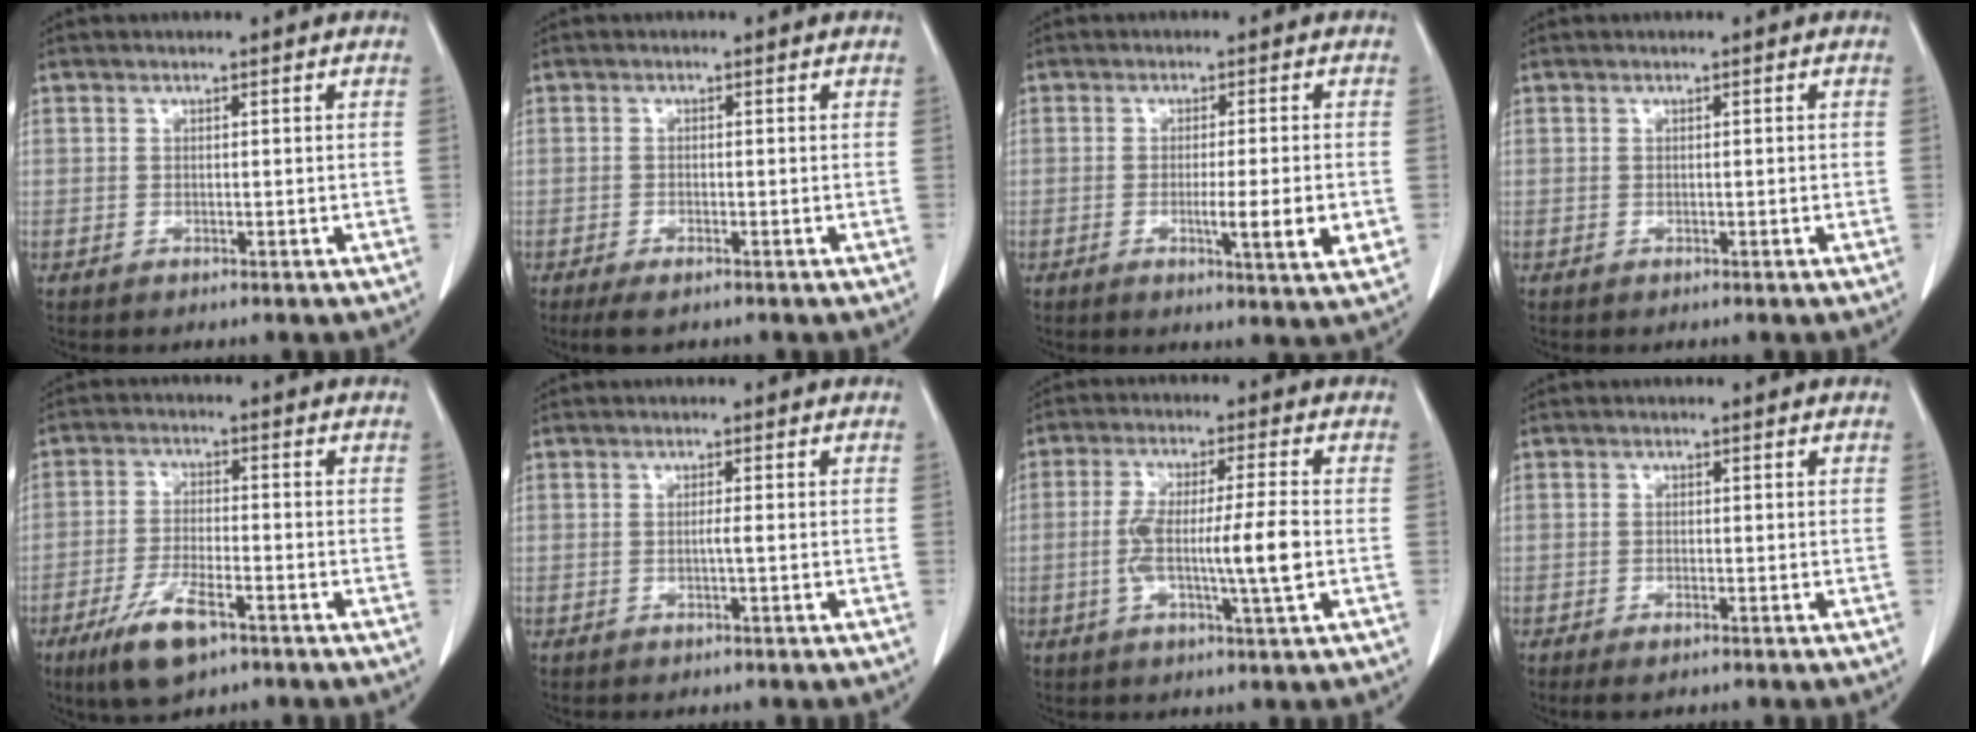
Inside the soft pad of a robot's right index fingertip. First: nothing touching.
{"total": 2.9, "force": [-2.0, 0.7, 2.0], "torque": [-0.036, -0.005, -0.032]}
{"total": 6.9, "force": [-1.4, 0.0, 6.8], "torque": [-0.093, -0.012, -0.018]}
{"total": 0.0}
{"total": 8.3, "force": [-5.0, 2.1, 6.3], "torque": [-0.128, -0.015, -0.089]}
{"total": 0.8, "force": [-0.3, -0.3, 0.7], "torque": [-0.009, 0.001, -0.007]}
{"total": 9.7, "force": [-1.3, 0.0, 9.6], "torque": [-0.177, 0.004, -0.025]}
{"total": 1.8, "force": [-1.3, 0.4, 1.2], "torque": [-0.019, -0.003, -0.018]}